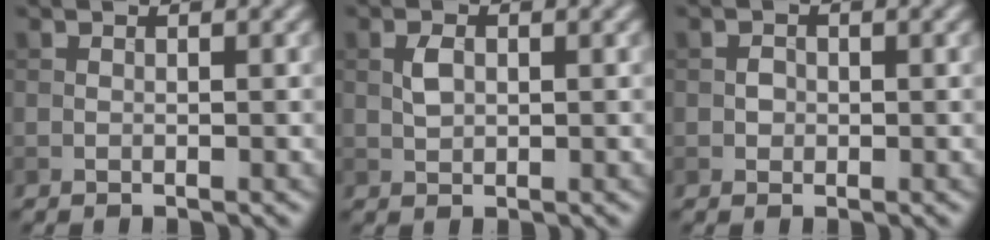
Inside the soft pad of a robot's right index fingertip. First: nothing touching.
{"total": 1.6, "force": [0.3, 1.0, 1.2], "torque": [-0.025, 0.002, 0.005]}
{"total": 1.0, "force": [-0.1, 0.9, 0.4], "torque": [-0.004, -0.001, -0.004]}